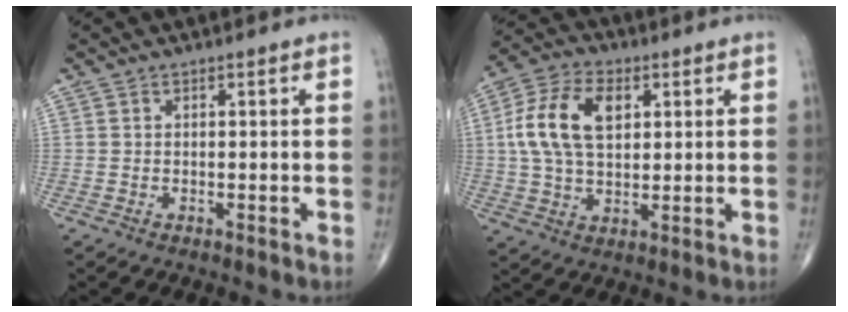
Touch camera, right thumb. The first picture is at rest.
{"total": 13.4, "force": [3.0, 8.1, 10.2], "torque": [-0.194, 0.009, 0.052]}